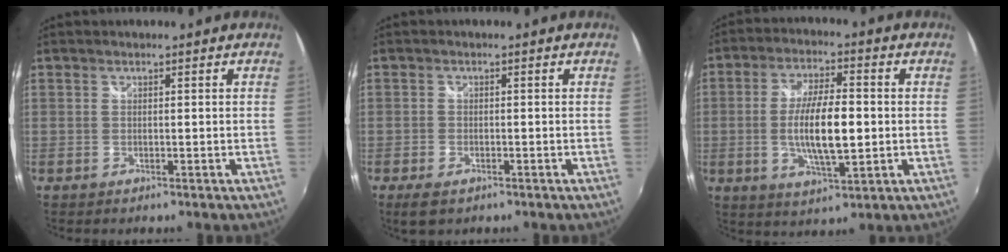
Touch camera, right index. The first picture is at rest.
{"total": 3.6, "force": [-2.2, 1.8, 2.2], "torque": [-0.050, -0.010, -0.038]}
{"total": 11.2, "force": [-1.0, 3.3, 10.7], "torque": [-0.201, -0.005, -0.015]}